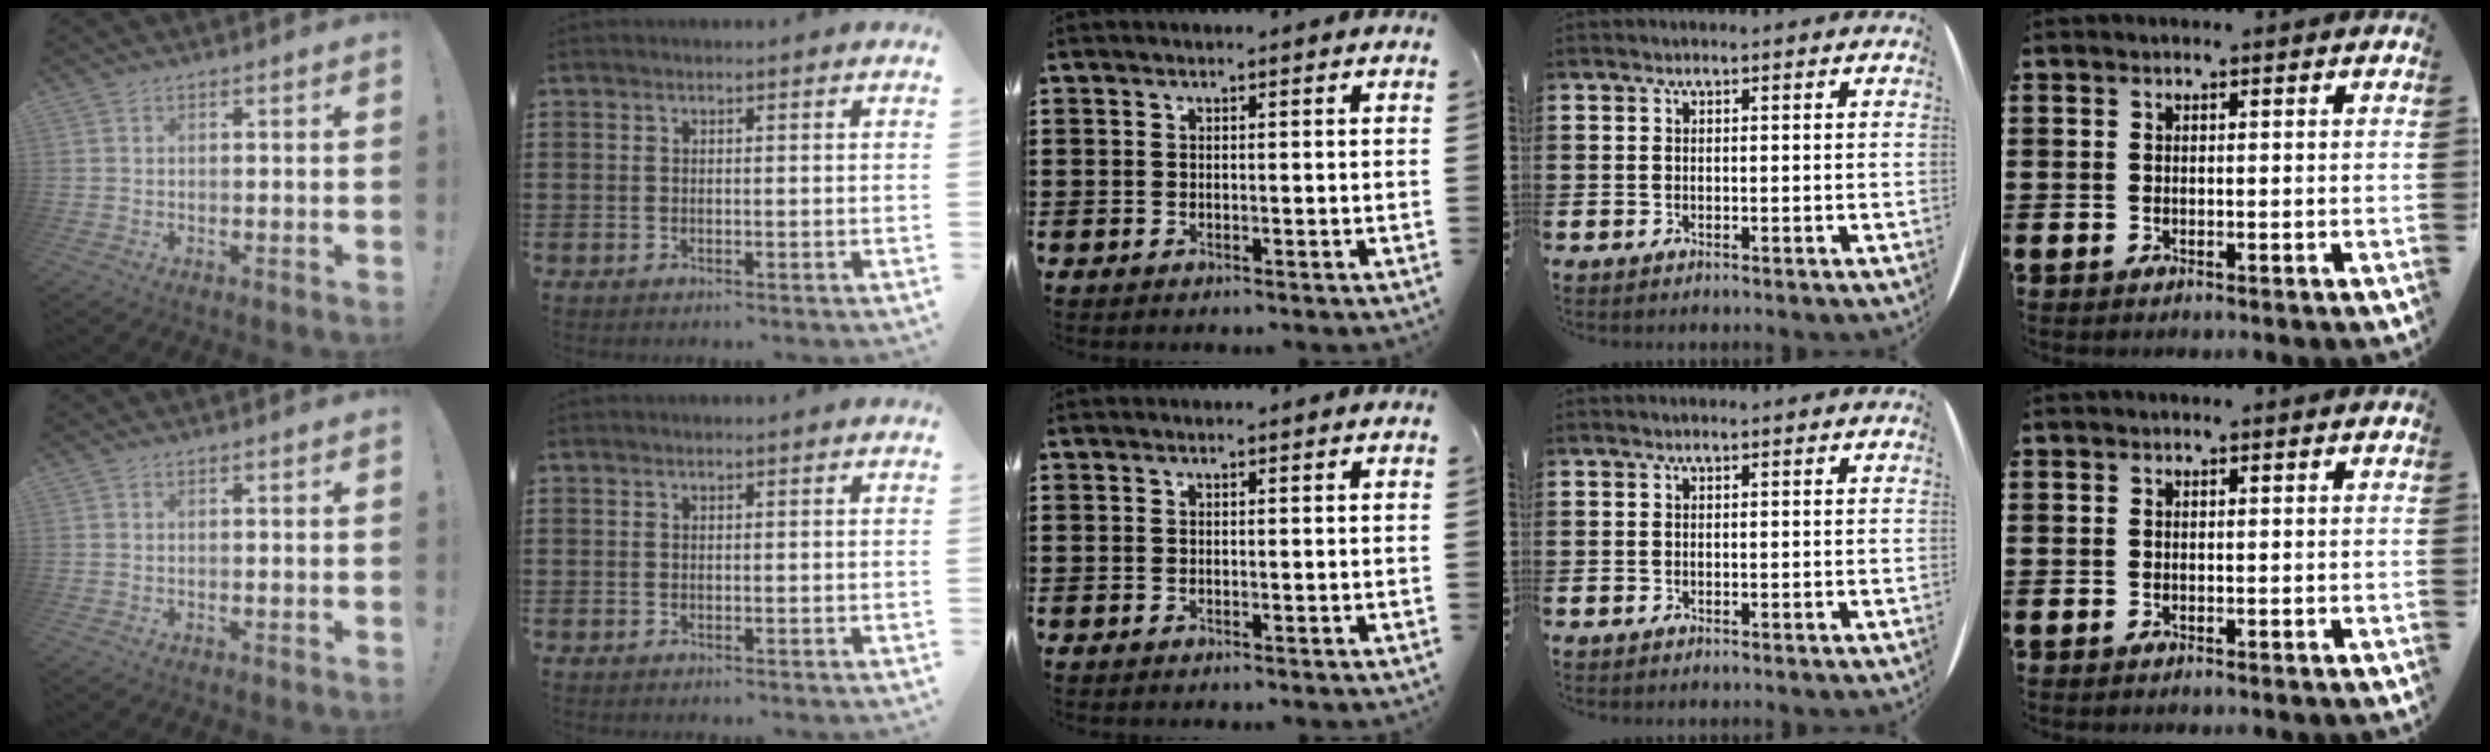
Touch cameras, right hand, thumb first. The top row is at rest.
{}